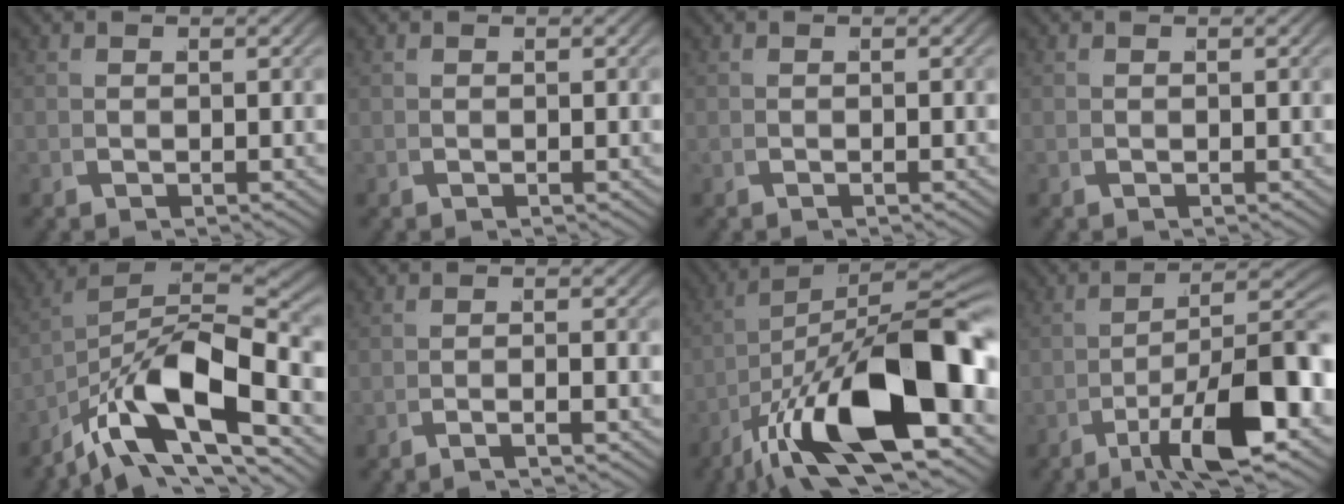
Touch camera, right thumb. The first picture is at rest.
{"total": 0.0}
{"total": 0.0}
{"total": 0.0}
{"total": 13.0, "force": [-2.6, 7.1, 10.5], "torque": [-0.201, -0.033, -0.025]}
{"total": 1.0, "force": [-0.8, -0.3, 0.6], "torque": [-0.010, 0.009, -0.018]}
{"total": 18.7, "force": [-2.1, 9.4, 16.1], "torque": [-0.277, -0.045, -0.007]}
{"total": 11.3, "force": [-1.7, 5.2, 9.9], "torque": [-0.164, -0.025, -0.011]}